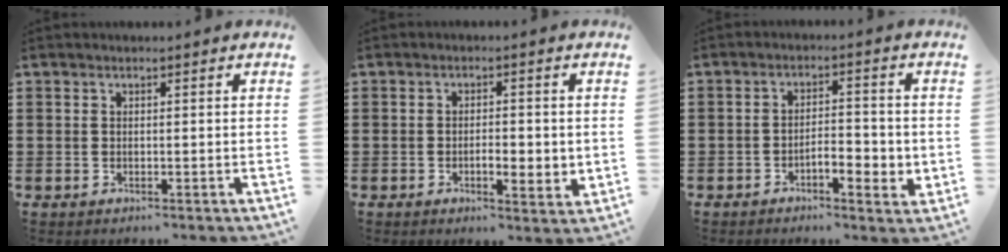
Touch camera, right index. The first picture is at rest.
{"total": 3.8, "force": [-0.7, 1.5, 3.4], "torque": [-0.055, 0.002, -0.016]}
{"total": 4.3, "force": [-1.7, 1.7, 3.5], "torque": [-0.052, 0.004, -0.034]}